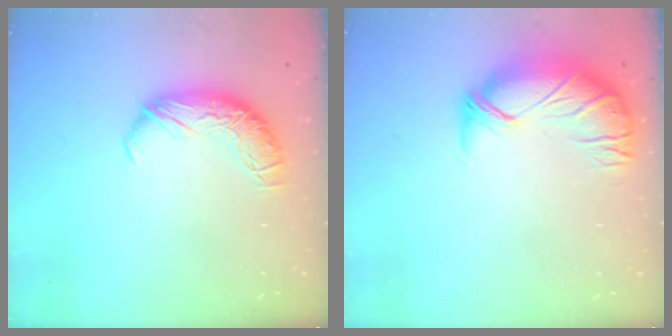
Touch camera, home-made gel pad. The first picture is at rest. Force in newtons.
{"total": 2.8, "press": 0.9, "slide": 2.6}